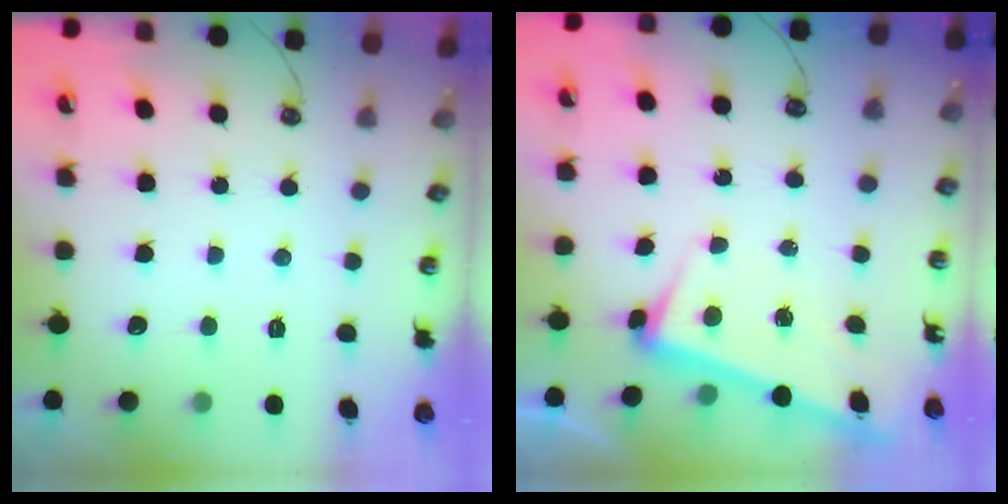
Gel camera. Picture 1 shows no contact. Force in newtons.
{"total": 3.3, "press": 3.1, "slide": 1.2}